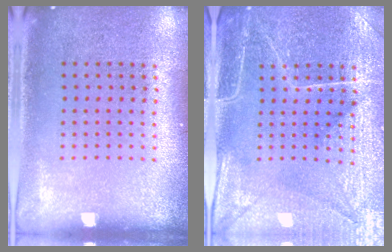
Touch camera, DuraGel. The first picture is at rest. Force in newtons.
{"total": 4.5, "press": 4.2, "slide": 1.5}